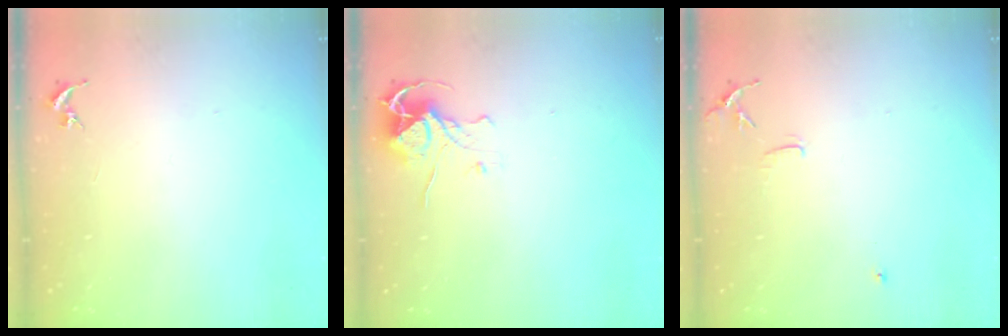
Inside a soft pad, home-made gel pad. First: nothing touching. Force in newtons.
{"total": 8.0, "press": 8.0, "slide": 0.6}
{"total": 6.2, "press": 6.1, "slide": 0.7}